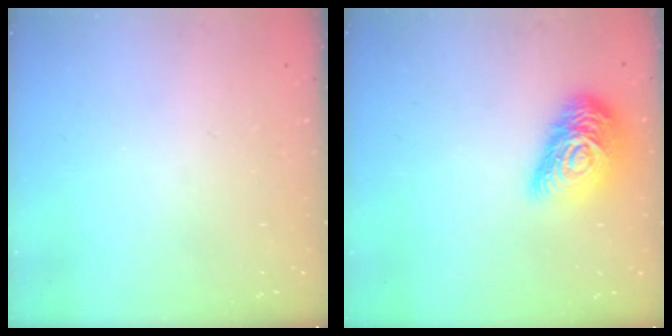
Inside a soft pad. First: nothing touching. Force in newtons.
{"total": 16.2, "press": 16.2, "slide": 0.7}